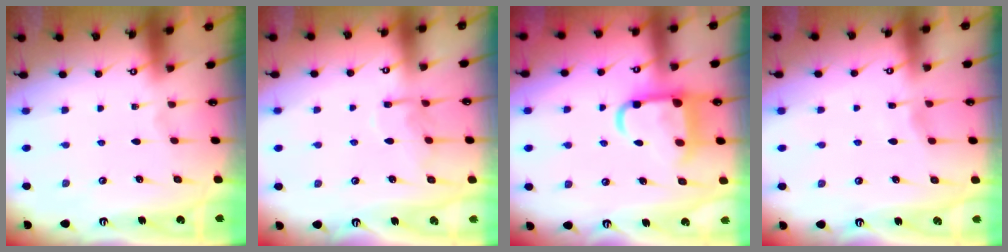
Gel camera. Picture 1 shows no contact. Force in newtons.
{"total": 9.9, "press": 9.8, "slide": 0.8}
{"total": 11.8, "press": 11.7, "slide": 1.6}
{"total": 2.2, "press": 2.2, "slide": 0.3}